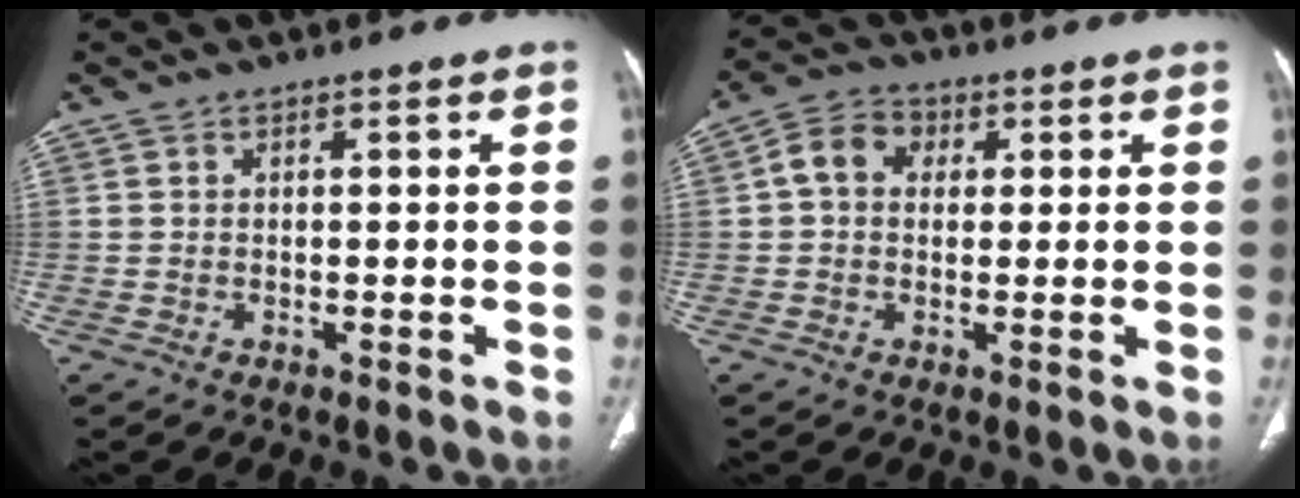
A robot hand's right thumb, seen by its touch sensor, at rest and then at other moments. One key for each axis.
{"total": 6.2, "fx": 1.2, "fy": 4.9, "fz": 3.6, "tx": -0.050, "ty": 0.013, "tz": 0.014}